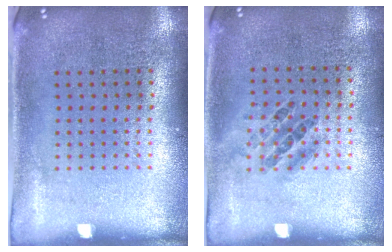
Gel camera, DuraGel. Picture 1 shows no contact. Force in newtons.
{"total": 0.9, "press": 0.7, "slide": 0.6}